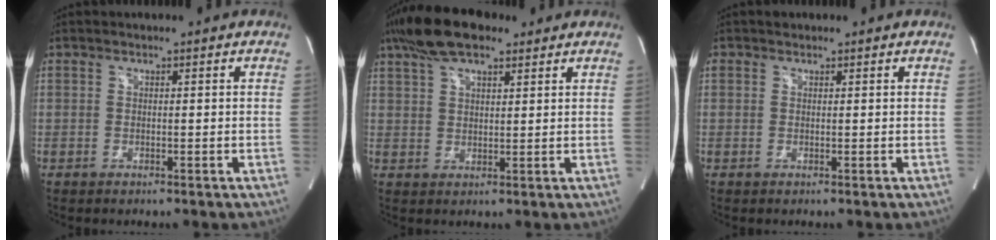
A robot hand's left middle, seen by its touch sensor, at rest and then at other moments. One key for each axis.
{"total": 10.1, "fx": 7.0, "fy": 3.6, "fz": 6.2, "tx": -0.123, "ty": 0.026, "tz": 0.125}
{"total": 1.0, "fx": 0.8, "fy": 0.7, "fz": 0.2, "tx": -0.009, "ty": 0.013, "tz": 0.013}